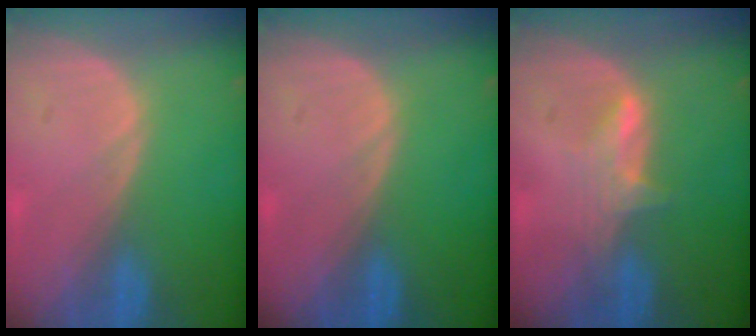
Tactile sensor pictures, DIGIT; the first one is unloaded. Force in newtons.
{"total": 0.0}
{"total": 2.9, "press": 2.9, "slide": 0.4}